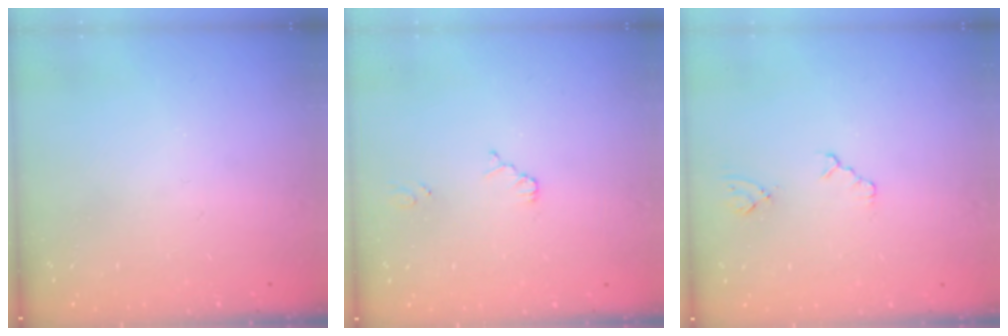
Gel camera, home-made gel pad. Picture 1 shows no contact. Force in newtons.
{"total": 2.5, "press": 2.5, "slide": 0.3}
{"total": 2.2, "press": 2.2, "slide": 0.4}